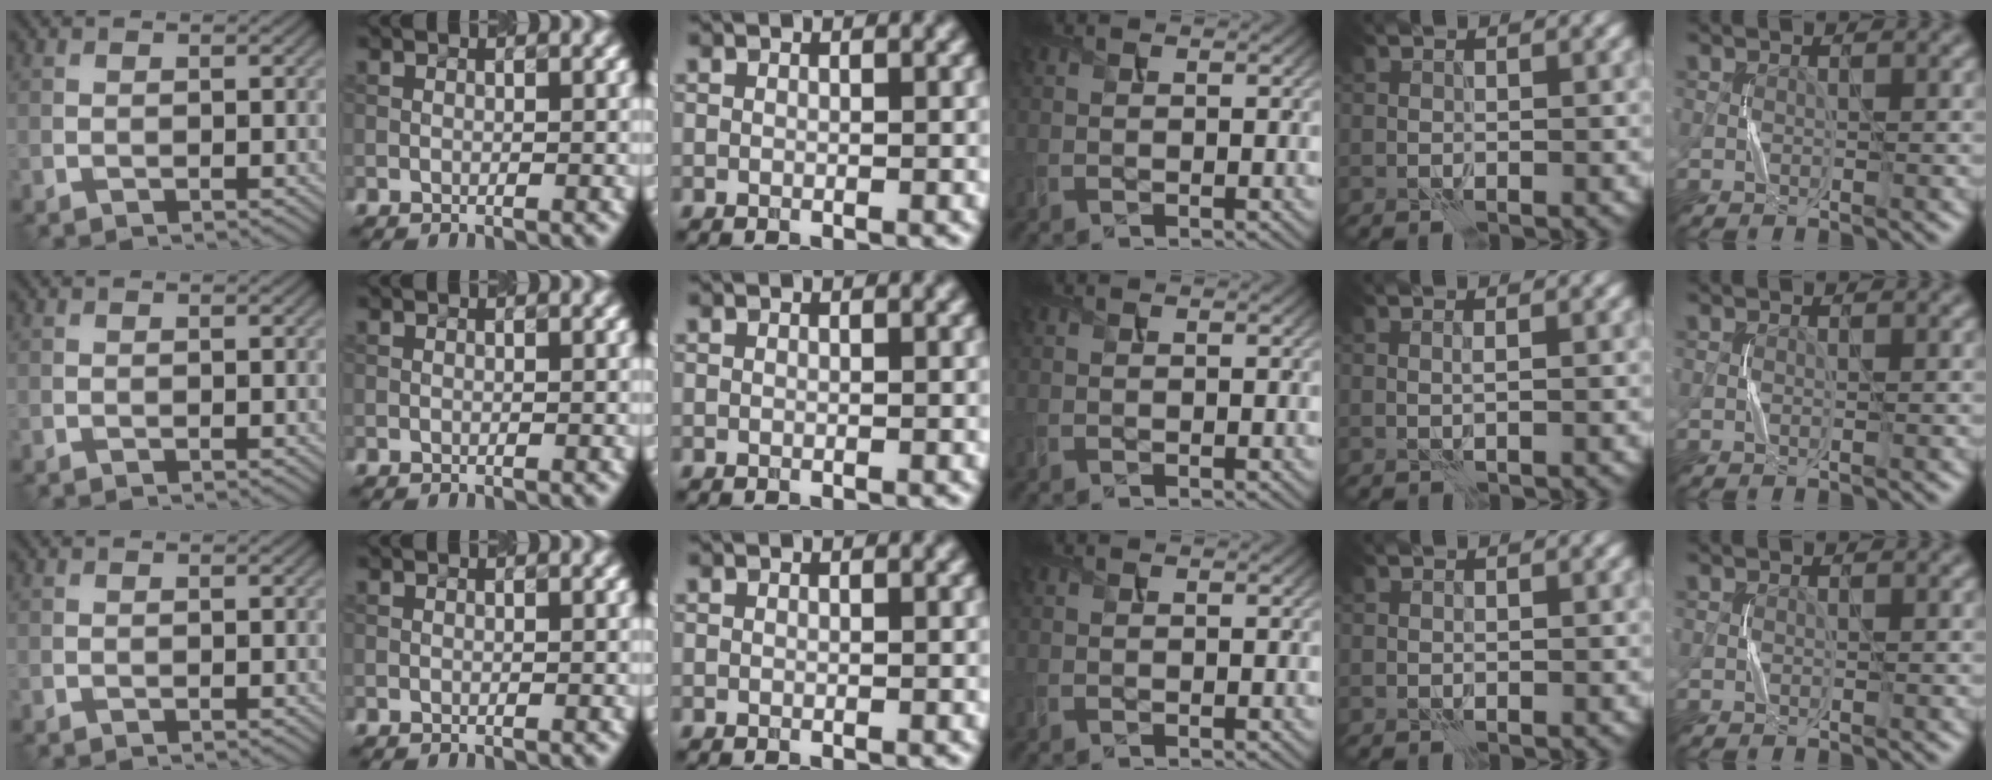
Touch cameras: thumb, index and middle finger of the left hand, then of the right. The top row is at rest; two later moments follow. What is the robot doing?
{"motion": "press", "object": "gel pad"}